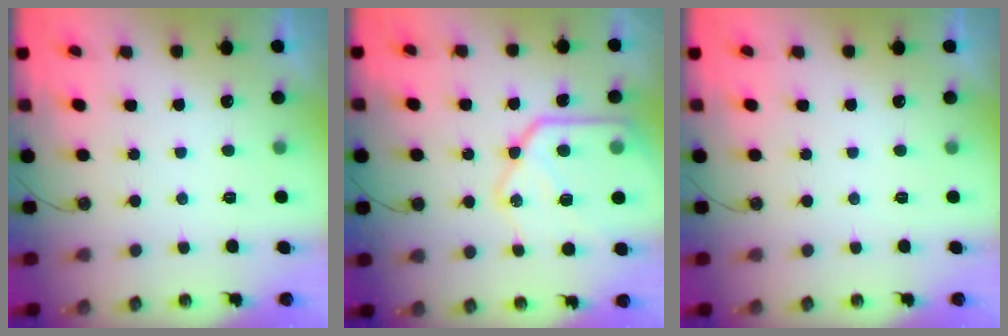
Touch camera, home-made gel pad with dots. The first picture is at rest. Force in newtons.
{"total": 19.5, "press": 19.4, "slide": 2.0}
{"total": 0.0}